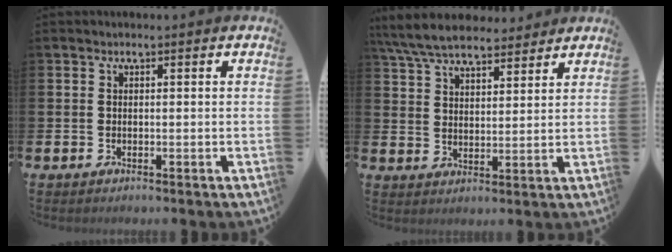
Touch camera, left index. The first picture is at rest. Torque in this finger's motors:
{"motor_torque": [1.03, -1.11, 0.08, 0.21]}